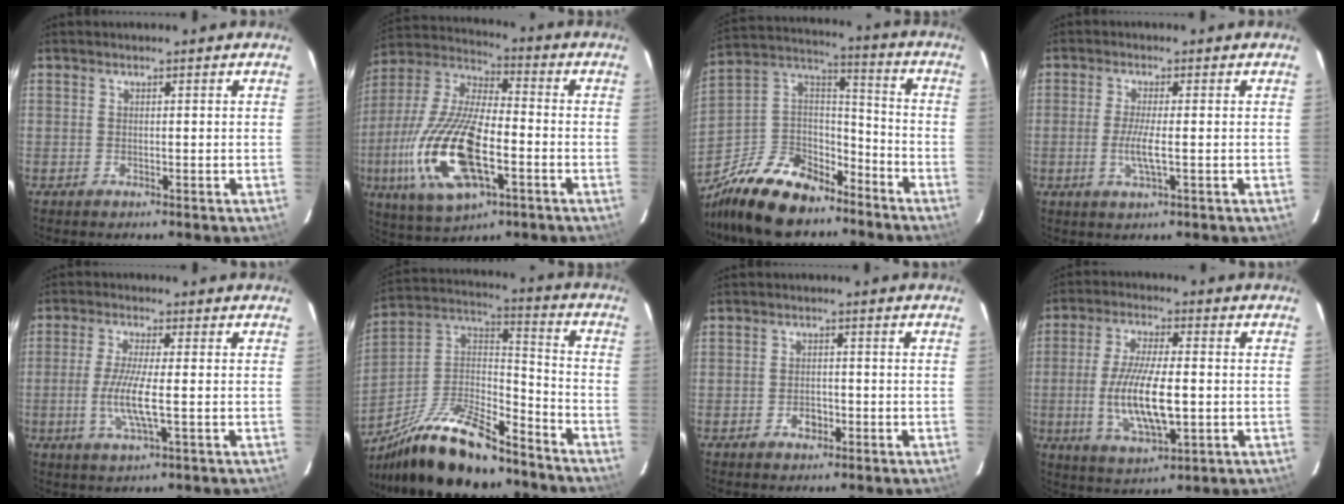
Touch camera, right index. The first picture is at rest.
{"total": 21.6, "force": [-6.3, 8.7, 18.7], "torque": [-0.405, -0.022, -0.117]}
{"total": 20.4, "force": [-14.4, 11.2, 9.2], "torque": [-0.223, 0.038, -0.237]}
{"total": 4.3, "force": [-0.9, 0.3, 4.2], "torque": [-0.084, -0.009, -0.019]}
{"total": 7.3, "force": [-1.4, 0.6, 7.1], "torque": [-0.145, -0.011, -0.030]}
{"total": 23.3, "force": [-18.0, 7.2, 13.0], "torque": [-0.260, -0.006, -0.299]}
{"total": 2.6, "force": [-1.2, 1.9, 1.4], "torque": [-0.025, 0.006, -0.018]}
{"total": 13.1, "force": [-1.9, 4.0, 12.3], "torque": [-0.241, -0.012, -0.031]}